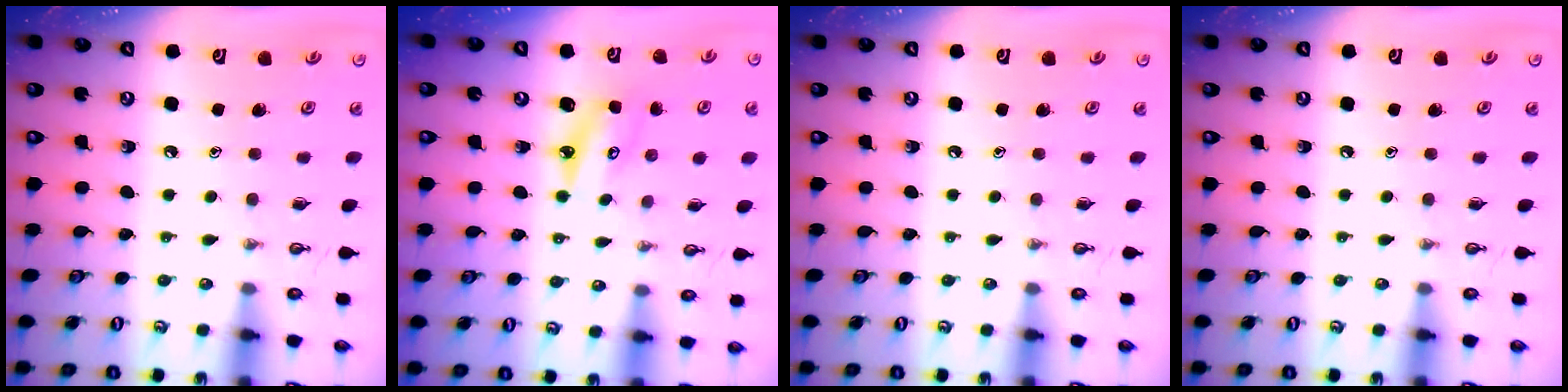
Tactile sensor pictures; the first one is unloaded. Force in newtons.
{"total": 5.3, "press": 5.3, "slide": 0.5}
{"total": 0.0}
{"total": 0.0}